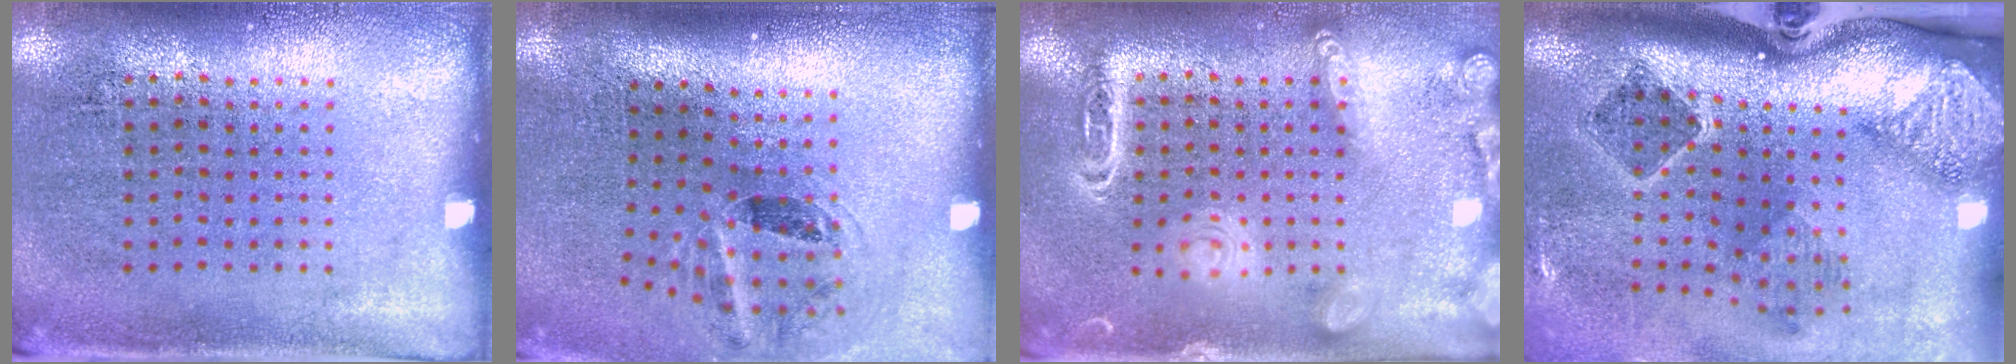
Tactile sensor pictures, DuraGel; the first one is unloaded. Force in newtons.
{"total": 1.3, "press": 1.0, "slide": 0.9}
{"total": 2.0, "press": 1.9, "slide": 0.1}
{"total": 2.8, "press": 1.8, "slide": 2.1}